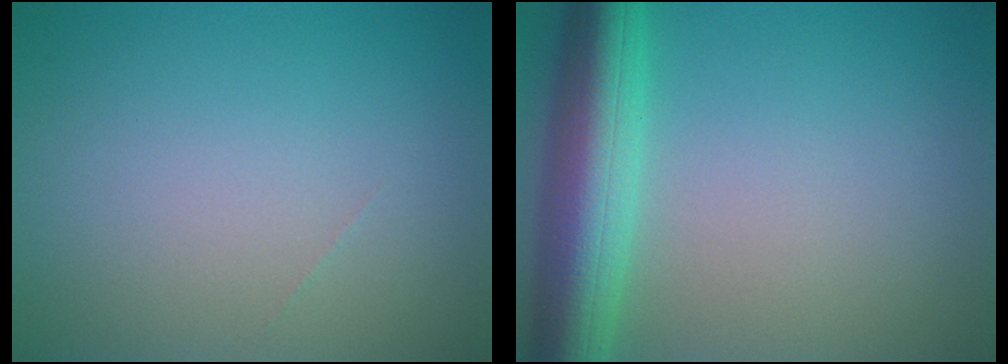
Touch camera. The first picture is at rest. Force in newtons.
{"total": 7.7, "press": 7.7, "slide": 0.3}